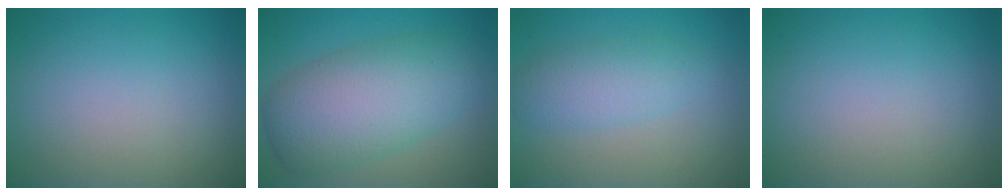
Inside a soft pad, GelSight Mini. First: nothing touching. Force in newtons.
{"total": 8.3, "press": 8.3, "slide": 0.3}
{"total": 3.3, "press": 3.3, "slide": 0.1}
{"total": 0.0}